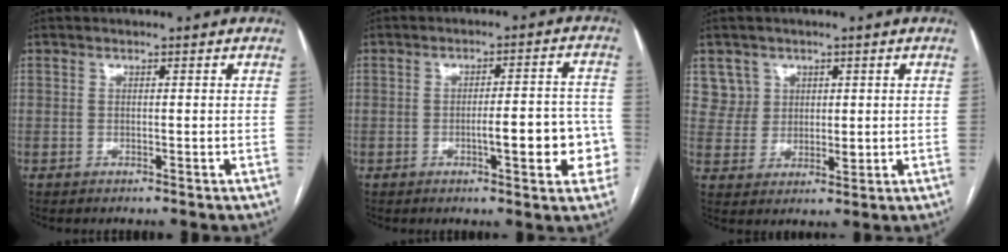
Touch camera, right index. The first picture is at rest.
{"total": 8.9, "force": [-2.6, 1.9, 8.3], "torque": [-0.098, 0.019, -0.030]}
{"total": 5.1, "force": [2.7, 4.3, -0.1], "torque": [0.010, 0.004, 0.057]}